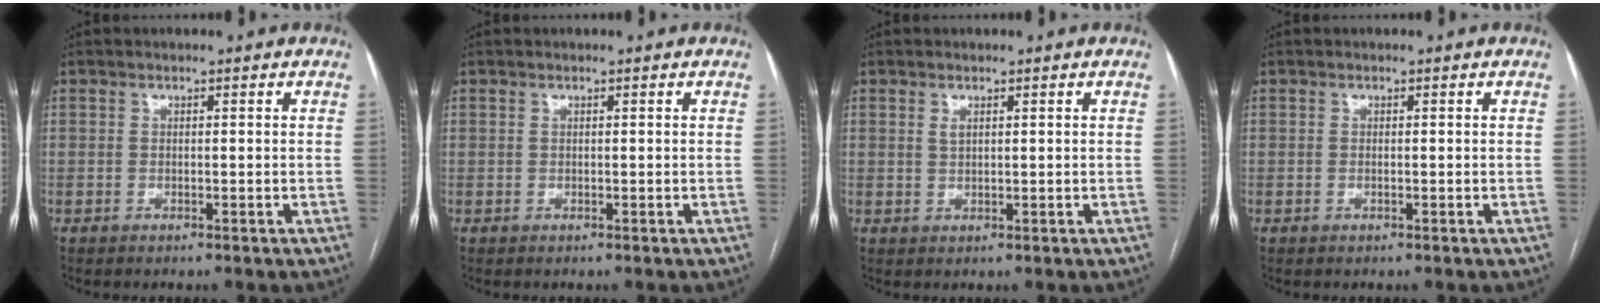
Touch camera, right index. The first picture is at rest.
{"total": 0.0}
{"total": 0.9, "force": [0.6, 0.3, 0.7], "torque": [-0.014, -0.001, 0.012]}
{"total": 0.0}